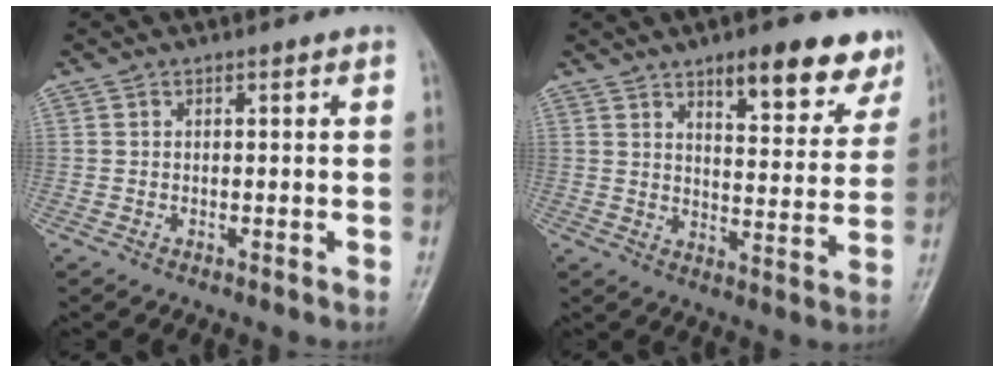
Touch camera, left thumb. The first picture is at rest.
{"total": 13.0, "force": [8.9, 4.7, 8.2], "torque": [-0.061, -0.049, 0.121]}